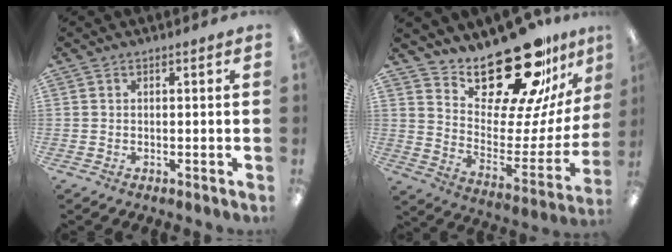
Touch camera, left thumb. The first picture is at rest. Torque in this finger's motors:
{"motor_torque": [0.33, 0.31, 1.27, -1.50, 0.07]}